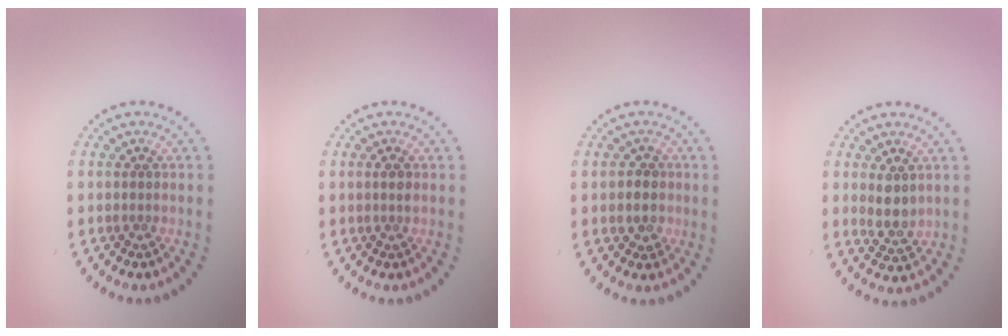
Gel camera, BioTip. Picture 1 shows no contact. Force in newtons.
{"total": 0.8, "press": 0.7, "slide": 0.3}
{"total": 2.1, "press": 2.0, "slide": 0.6}
{"total": 2.4, "press": 2.1, "slide": 1.1}